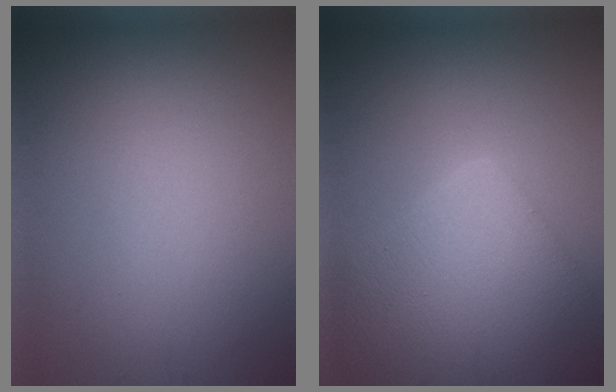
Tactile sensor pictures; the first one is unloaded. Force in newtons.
{"total": 10.6, "press": 10.6, "slide": 0.4}